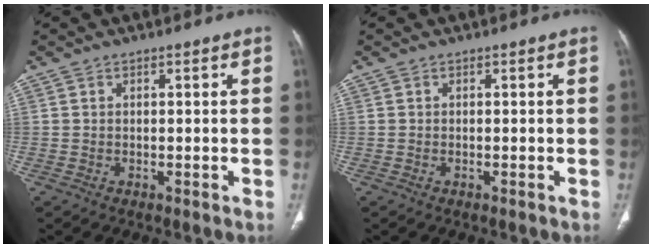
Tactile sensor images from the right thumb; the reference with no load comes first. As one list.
[{"total": 0.0}]